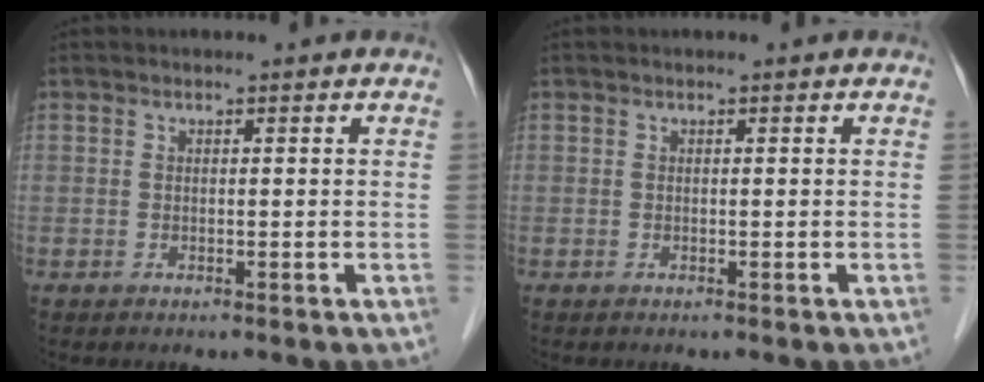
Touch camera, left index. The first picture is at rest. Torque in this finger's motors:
{"motor_torque": [0.00, 0.00, 0.00, 0.00]}